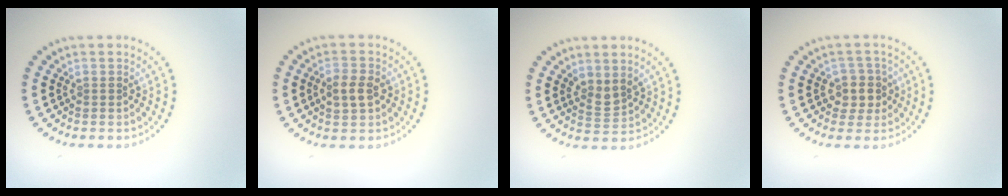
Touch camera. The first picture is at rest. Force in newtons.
{"total": 2.6, "press": 2.6, "slide": 0.2}
{"total": 1.8, "press": 1.4, "slide": 1.2}
{"total": 2.5, "press": 2.2, "slide": 1.2}